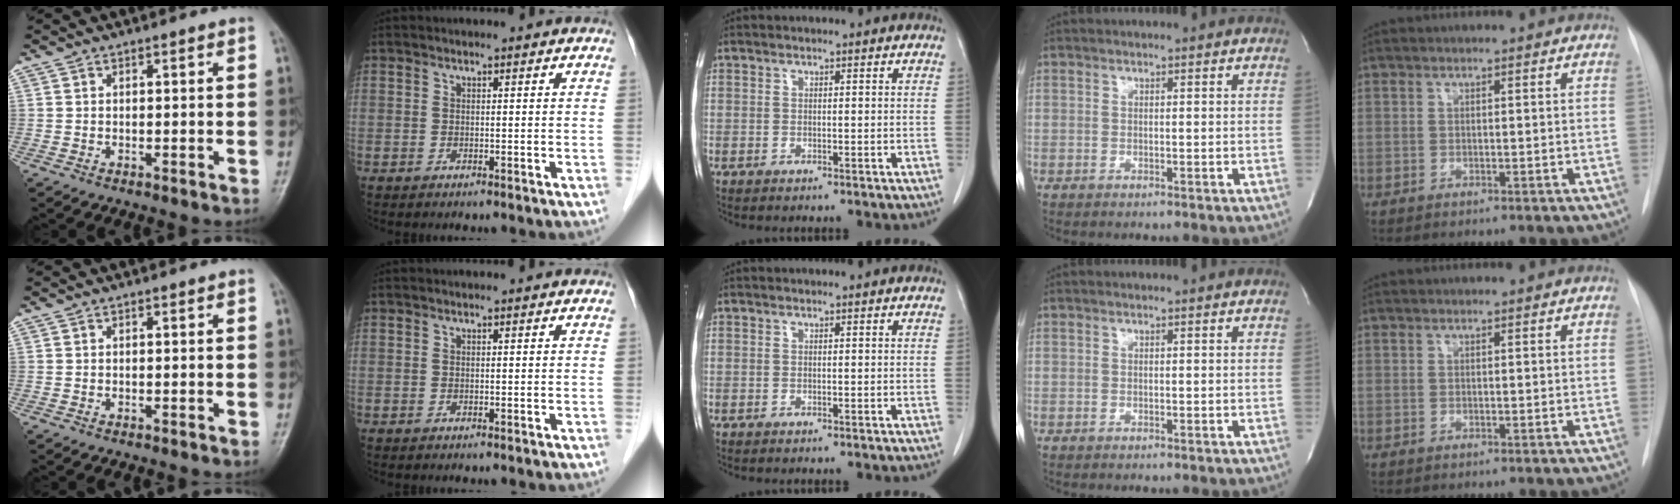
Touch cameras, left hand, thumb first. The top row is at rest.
{}